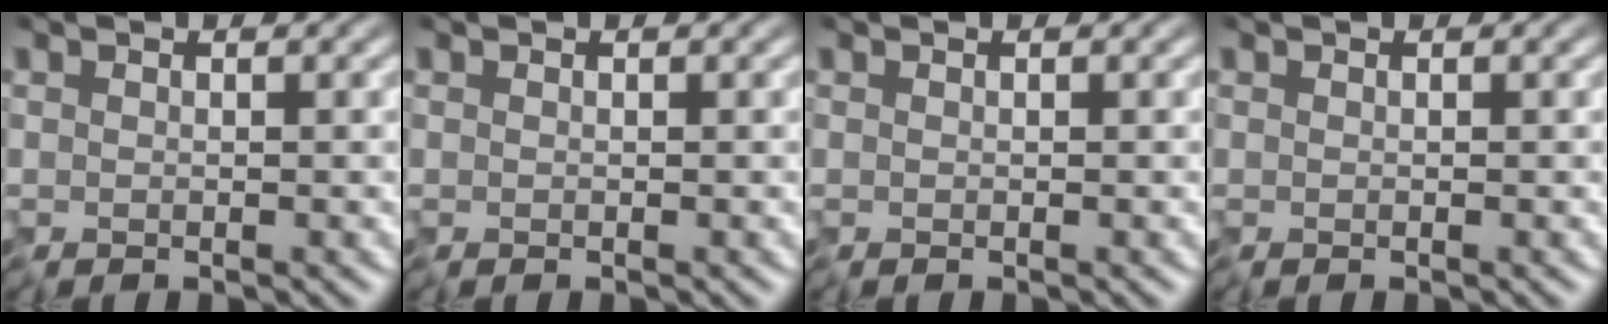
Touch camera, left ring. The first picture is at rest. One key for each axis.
{"total": 0.0}
{"total": 0.0}
{"total": 0.0}